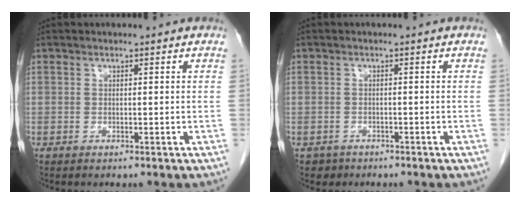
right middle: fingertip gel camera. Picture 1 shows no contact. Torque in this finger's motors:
{"motor_torque": [-0.32, -0.16, -0.06, -0.02]}